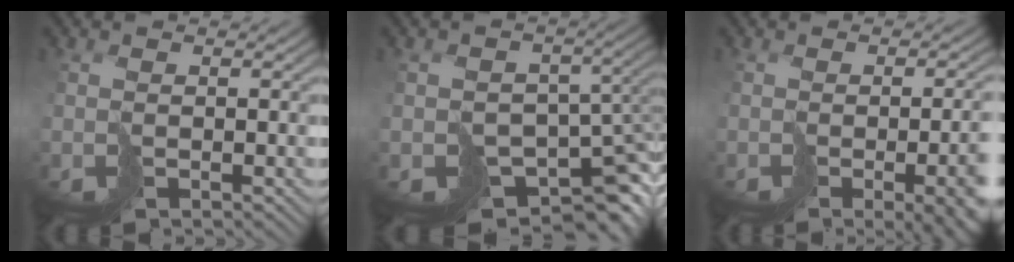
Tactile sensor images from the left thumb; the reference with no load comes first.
{"total": 8.8, "force": [-5.1, 5.3, 4.9], "torque": [-0.067, -0.027, -0.062]}
{"total": 11.9, "force": [-4.1, 4.9, 10.0], "torque": [-0.091, -0.019, -0.028]}